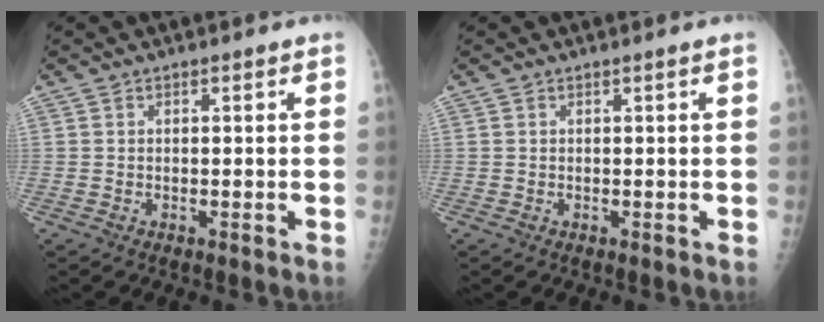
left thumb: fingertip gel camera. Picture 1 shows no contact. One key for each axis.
{"total": 0.0}